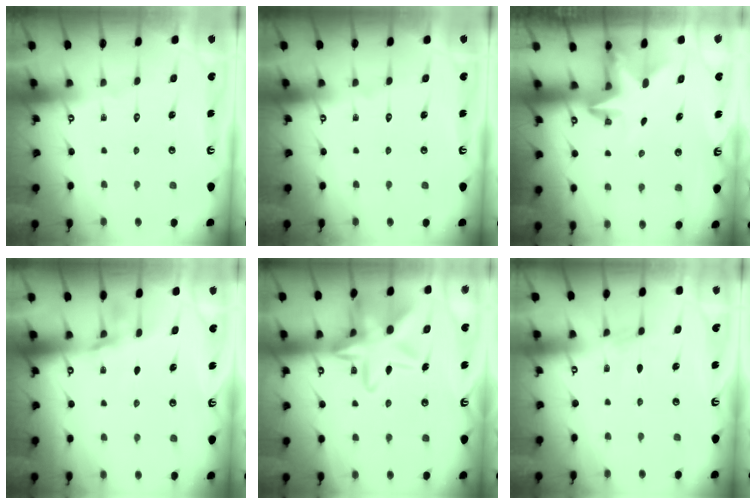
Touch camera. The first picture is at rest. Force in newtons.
{"total": 0.0}
{"total": 2.5, "press": 2.5, "slide": 0.4}
{"total": 5.3, "press": 5.2, "slide": 1.2}
{"total": 18.8, "press": 18.7, "slide": 1.5}
{"total": 3.1, "press": 3.1, "slide": 0.5}